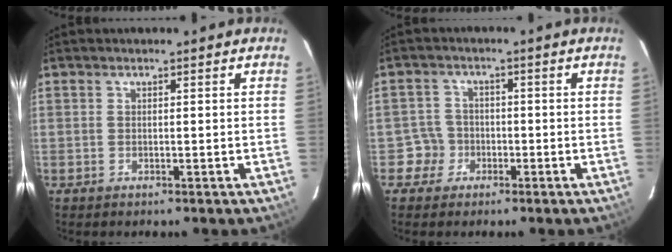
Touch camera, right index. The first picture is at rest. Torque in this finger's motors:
{"motor_torque": [-0.15, -0.04, -0.52, -0.21]}